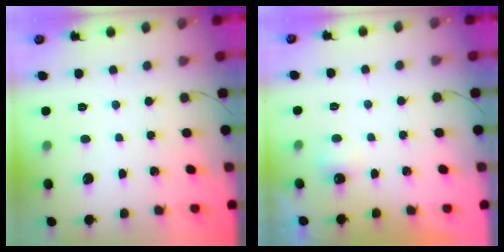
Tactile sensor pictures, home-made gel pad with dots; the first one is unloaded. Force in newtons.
{"total": 3.0, "press": 2.9, "slide": 0.8}